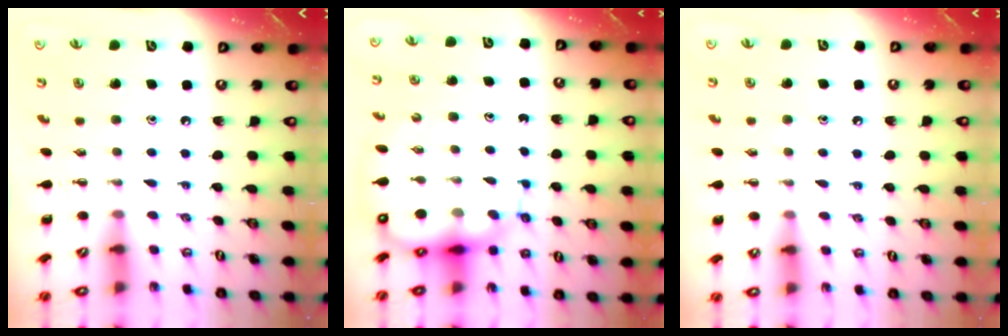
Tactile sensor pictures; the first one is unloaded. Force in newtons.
{"total": 10.3, "press": 9.9, "slide": 2.8}
{"total": 6.2, "press": 6.0, "slide": 1.8}